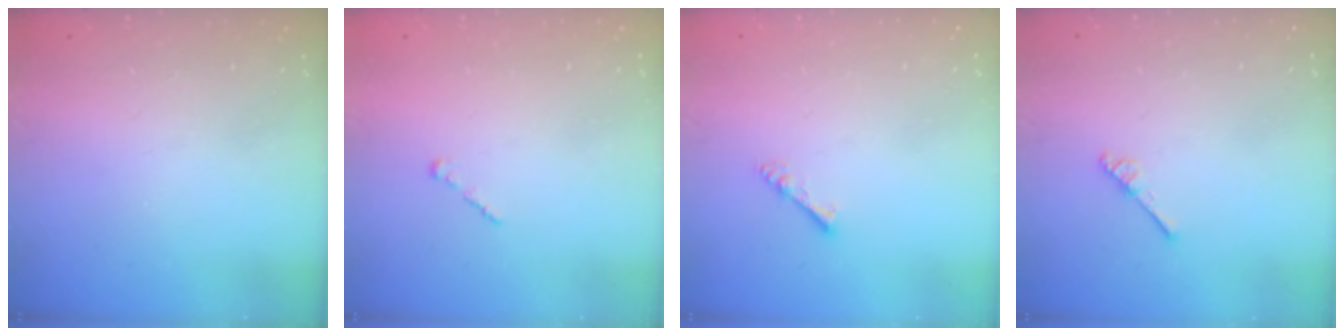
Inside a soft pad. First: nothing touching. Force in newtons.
{"total": 0.0}
{"total": 2.9, "press": 2.8, "slide": 0.5}
{"total": 2.9, "press": 2.9, "slide": 0.3}